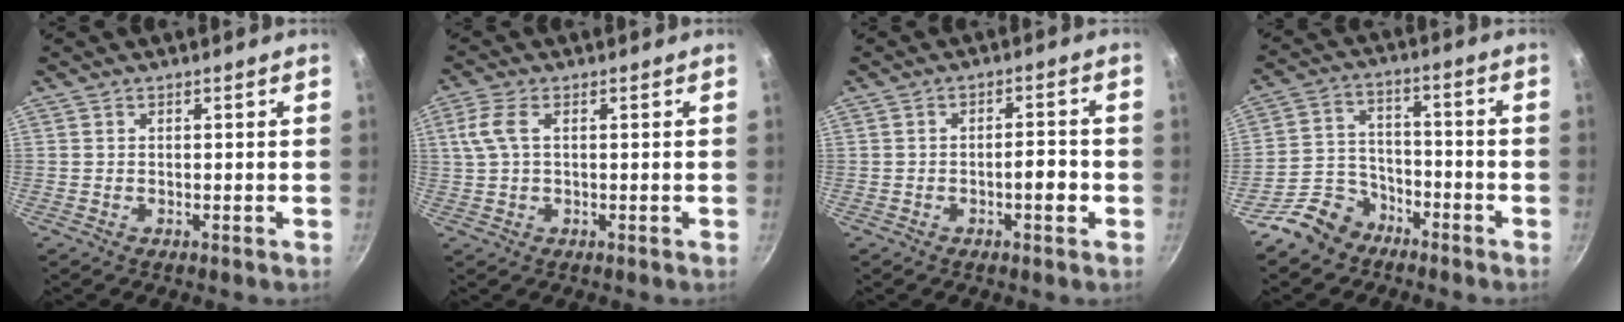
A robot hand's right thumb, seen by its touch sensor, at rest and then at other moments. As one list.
[{"total": 4.7, "force": [1.0, 2.2, 4.1], "torque": [-0.094, 0.010, 0.018]}, {"total": 4.1, "force": [-1.4, 1.5, 3.5], "torque": [-0.041, 0.019, -0.022]}, {"total": 9.3, "force": [-6.7, 6.0, 2.3], "torque": [-0.021, 0.062, -0.124]}]